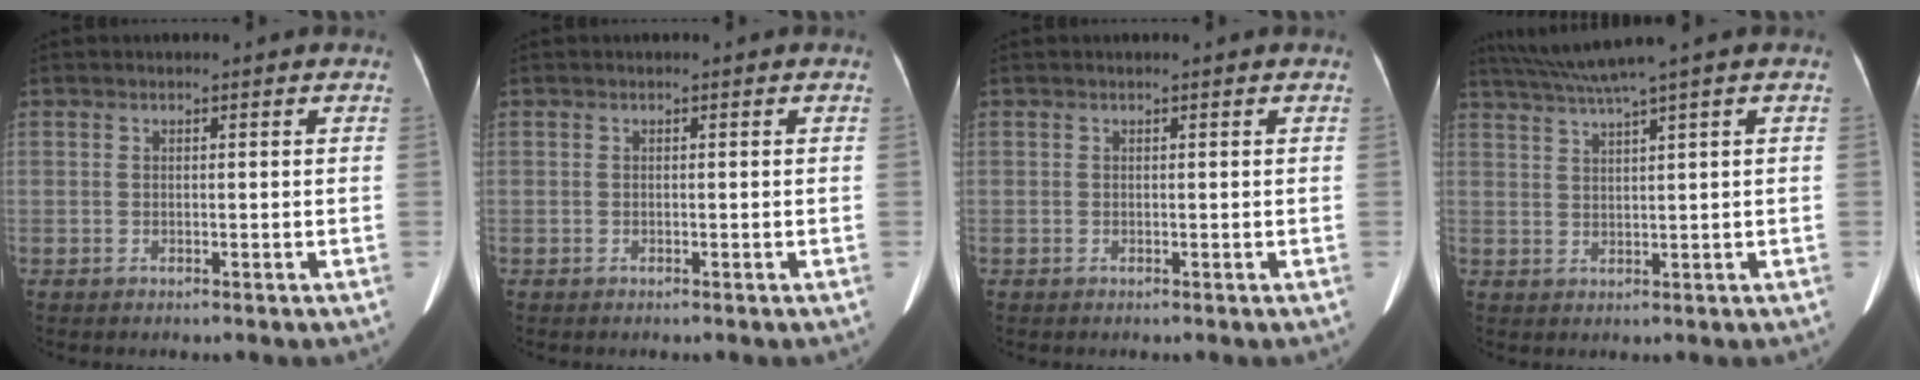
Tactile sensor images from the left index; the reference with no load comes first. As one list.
[{"total": 0.0}, {"total": 0.0}, {"total": 5.3, "force": [4.1, -1.8, 2.9], "torque": [-0.059, 0.006, 0.081]}]